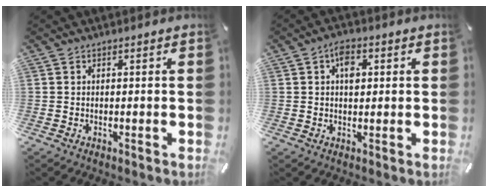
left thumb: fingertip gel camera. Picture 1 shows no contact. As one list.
[{"total": 4.8, "force": [1.2, 3.0, 3.5], "torque": [-0.050, 0.000, 0.014]}]